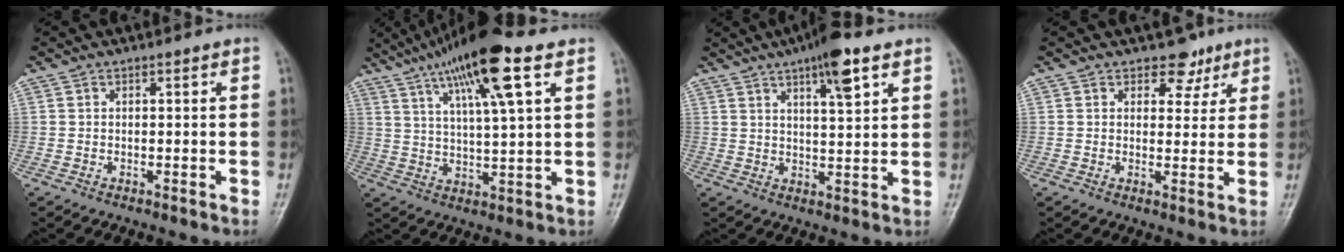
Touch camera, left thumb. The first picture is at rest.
{"total": 16.4, "force": [8.7, 2.7, 13.6], "torque": [-0.234, -0.010, 0.151]}
{"total": 9.2, "force": [5.3, 2.0, 7.3], "torque": [-0.107, -0.018, 0.081]}
{"total": 4.3, "force": [3.0, 2.9, 1.2], "torque": [0.013, -0.016, 0.041]}